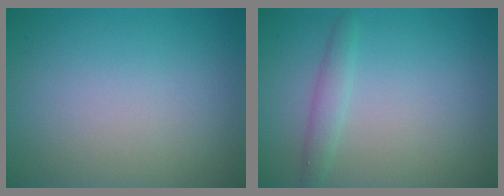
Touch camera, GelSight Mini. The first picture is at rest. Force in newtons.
{"total": 1.6, "press": 1.6, "slide": 0.1}